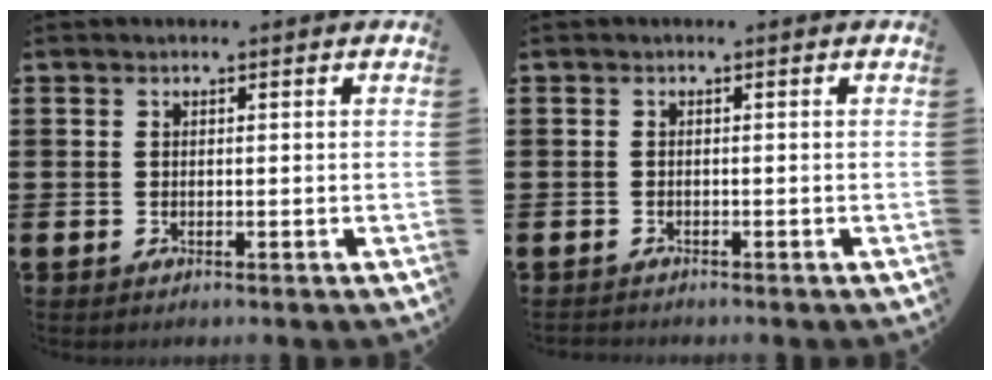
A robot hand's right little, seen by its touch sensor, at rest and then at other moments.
{"total": 0.5, "force": [-0.5, 0.1, 0.0], "torque": [-0.001, -0.002, -0.010]}